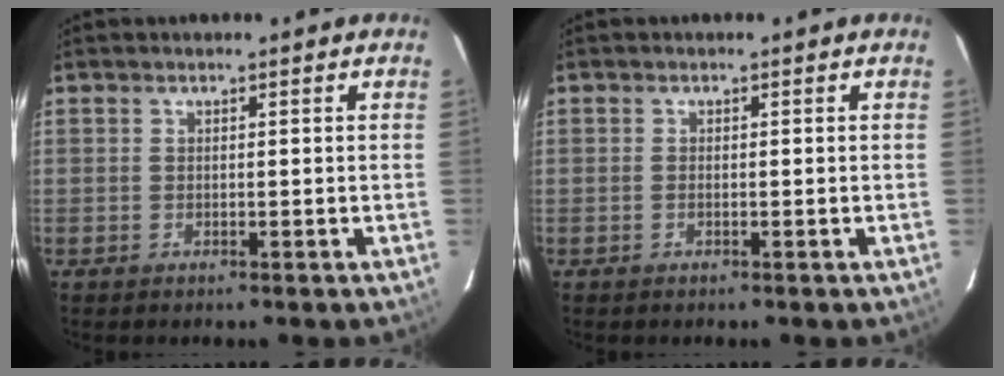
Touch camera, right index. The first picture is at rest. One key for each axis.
{"total": 0.0}